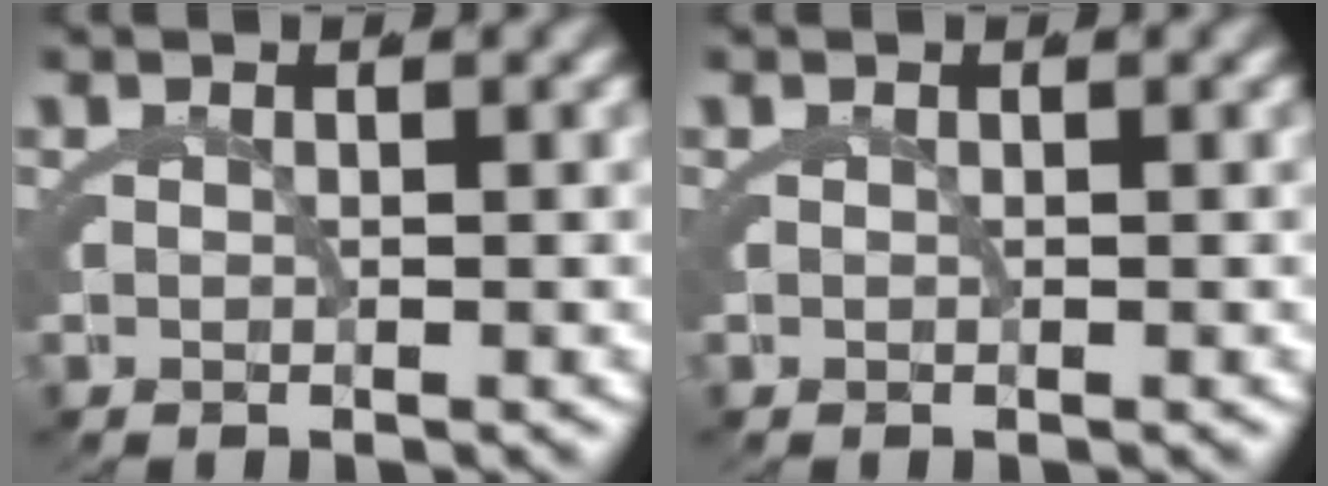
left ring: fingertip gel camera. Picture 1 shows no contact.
{"total": 0.0}